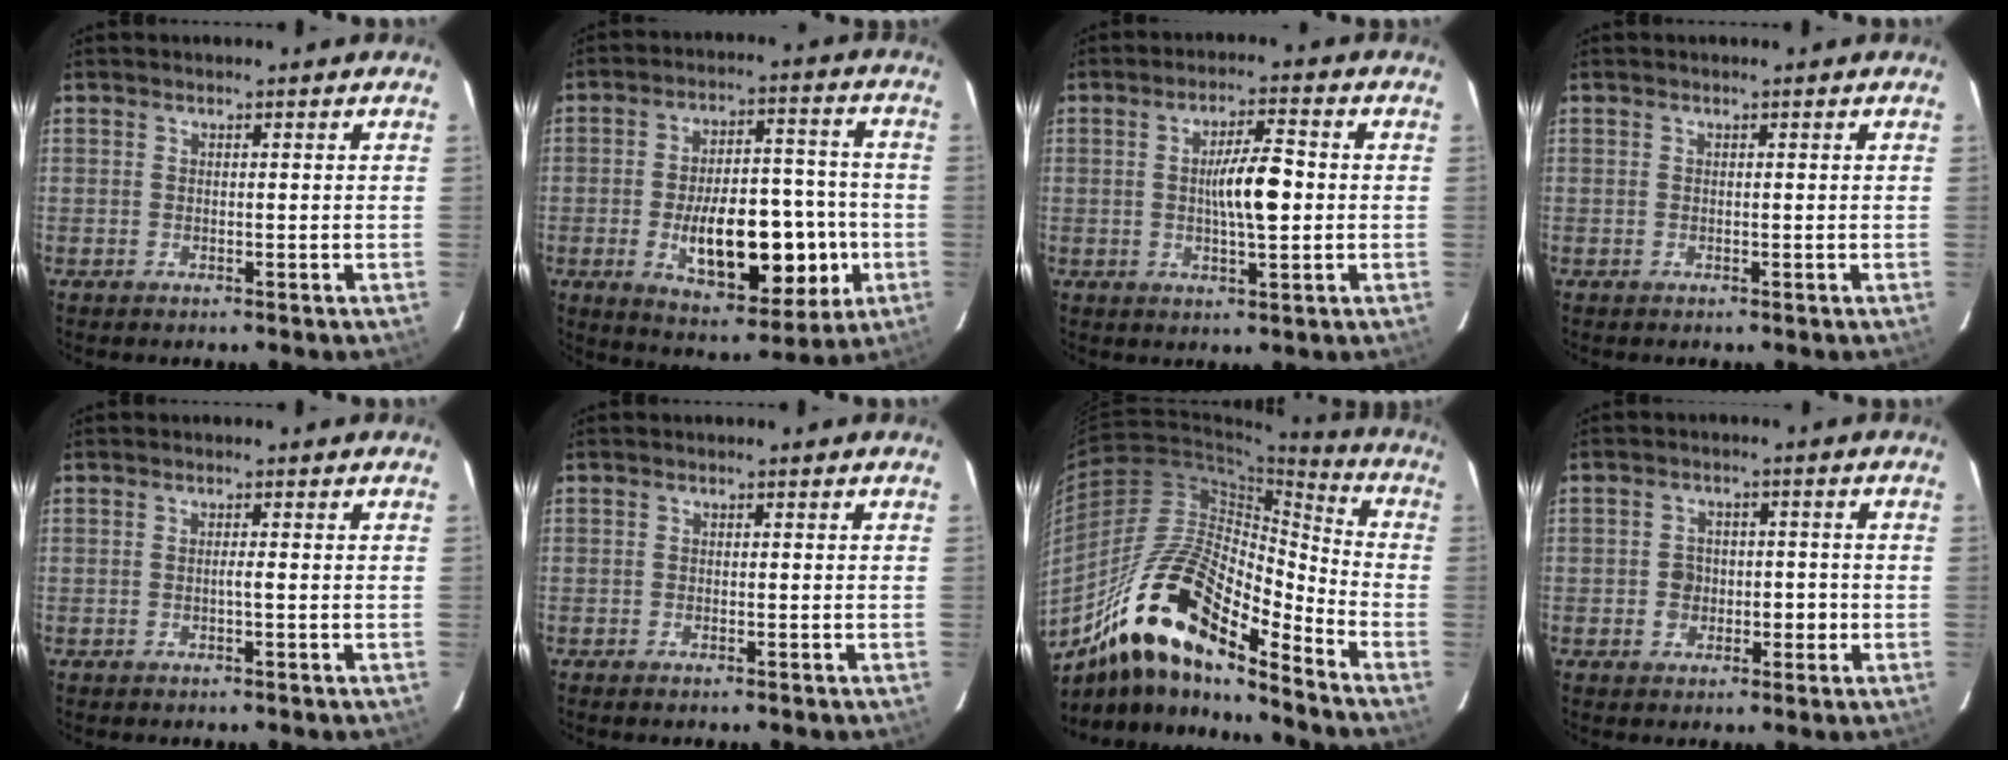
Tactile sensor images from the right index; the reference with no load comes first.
{"total": 16.8, "force": [-3.9, 7.2, 14.6], "torque": [-0.222, 0.015, -0.047]}
{"total": 7.0, "force": [-0.1, 1.2, 6.9], "torque": [-0.121, 0.006, -0.001]}
{"total": 0.0}
{"total": 0.7, "force": [-0.2, -0.1, 0.7], "torque": [-0.010, 0.001, -0.005]}
{"total": 0.8, "force": [-0.7, 0.1, 0.5], "torque": [-0.013, -0.003, -0.008]}
{"total": 17.9, "force": [-11.7, 4.8, 12.7], "torque": [-0.231, 0.028, -0.202]}
{"total": 4.3, "force": [-0.9, 3.2, 2.6], "torque": [-0.035, 0.015, -0.010]}